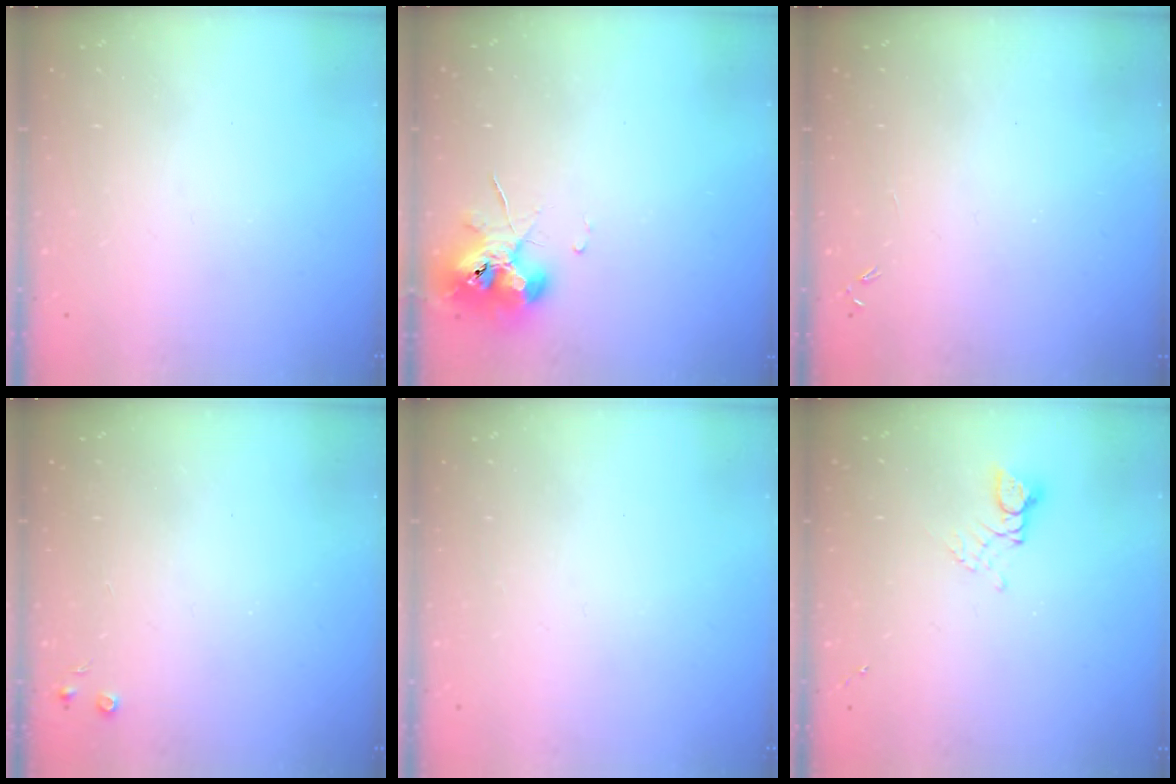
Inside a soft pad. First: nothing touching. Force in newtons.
{"total": 9.6, "press": 9.5, "slide": 1.3}
{"total": 0.0}
{"total": 3.3, "press": 3.3, "slide": 0.6}
{"total": 0.0}
{"total": 3.3, "press": 3.2, "slide": 0.4}